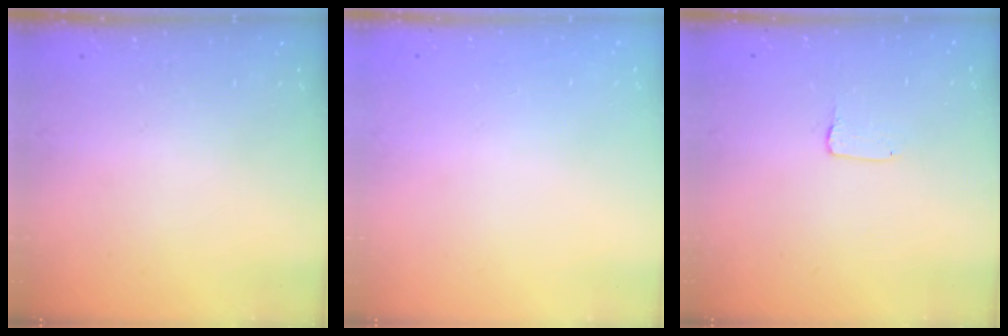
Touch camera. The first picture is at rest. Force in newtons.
{"total": 0.0}
{"total": 1.0, "press": 1.0, "slide": 0.1}